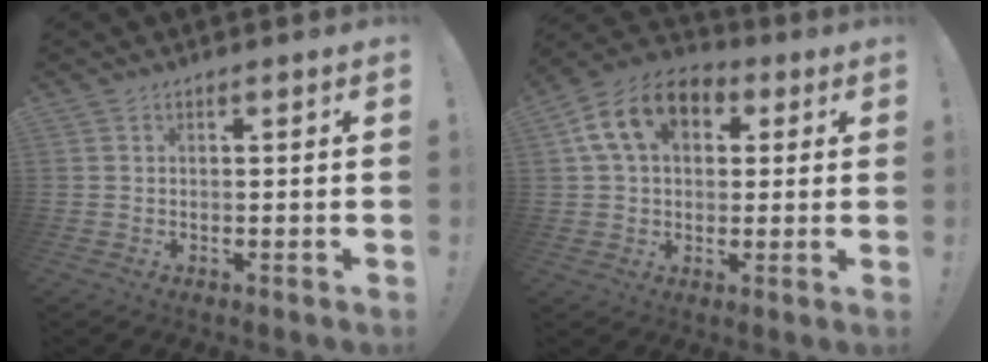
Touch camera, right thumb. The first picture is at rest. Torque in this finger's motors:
{"motor_torque": [0.95, 1.73, 0.74, -0.42, 0.06]}